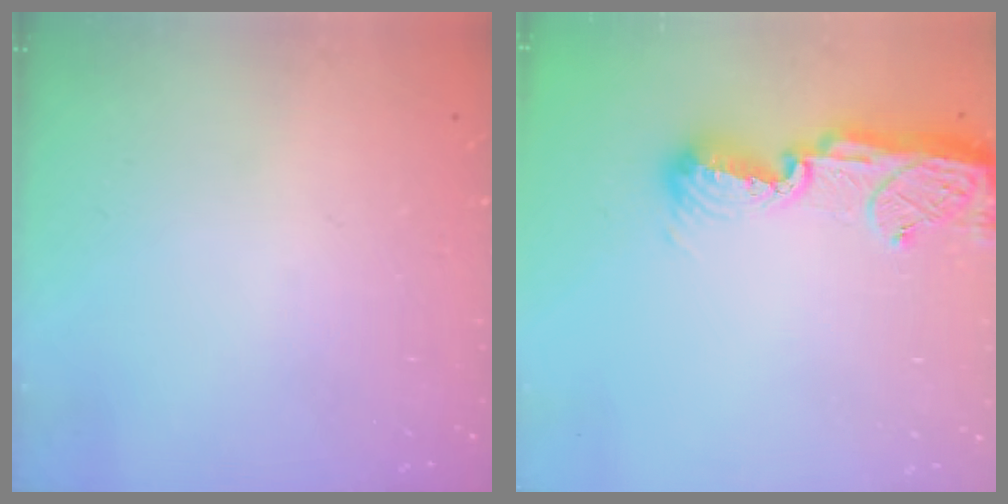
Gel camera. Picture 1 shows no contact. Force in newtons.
{"total": 11.6, "press": 11.5, "slide": 1.1}